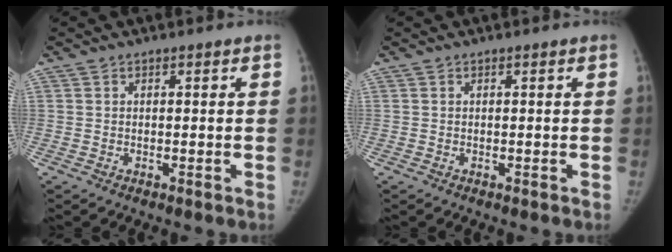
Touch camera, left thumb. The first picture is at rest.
{"total": 0.0}